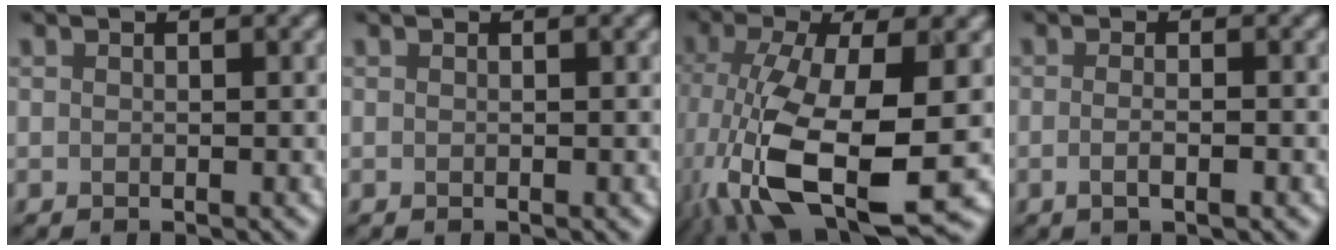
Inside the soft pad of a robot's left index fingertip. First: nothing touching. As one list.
[{"total": 0.0}, {"total": 13.0, "force": [-3.8, 5.3, 11.3], "torque": [-0.253, -0.034, -0.059]}, {"total": 1.7, "force": [-0.6, 0.3, 1.5], "torque": [-0.029, -0.002, -0.014]}]